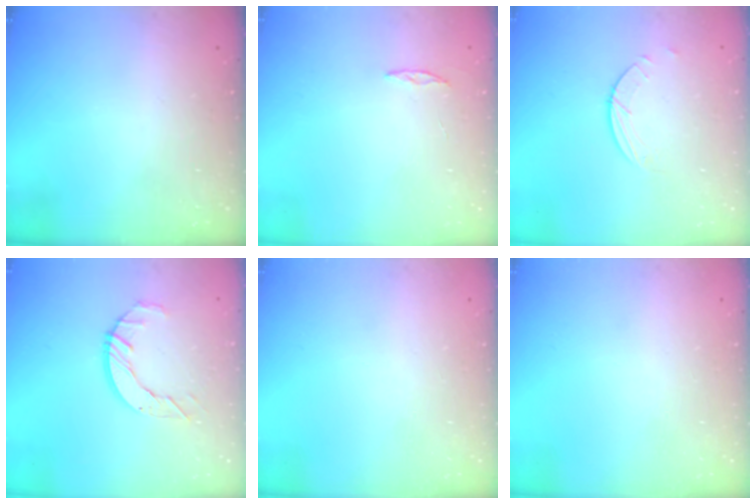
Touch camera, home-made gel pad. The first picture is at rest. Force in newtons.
{"total": 2.0, "press": 2.0, "slide": 0.2}
{"total": 1.7, "press": 1.7, "slide": 0.2}
{"total": 5.8, "press": 5.8, "slide": 0.4}
{"total": 0.0}
{"total": 0.0}